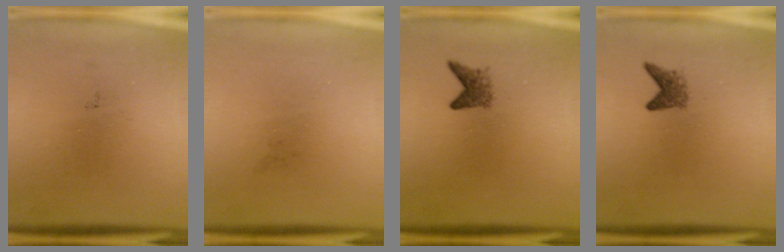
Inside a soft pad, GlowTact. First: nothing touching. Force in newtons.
{"total": 0.0}
{"total": 2.2}
{"total": 2.0}